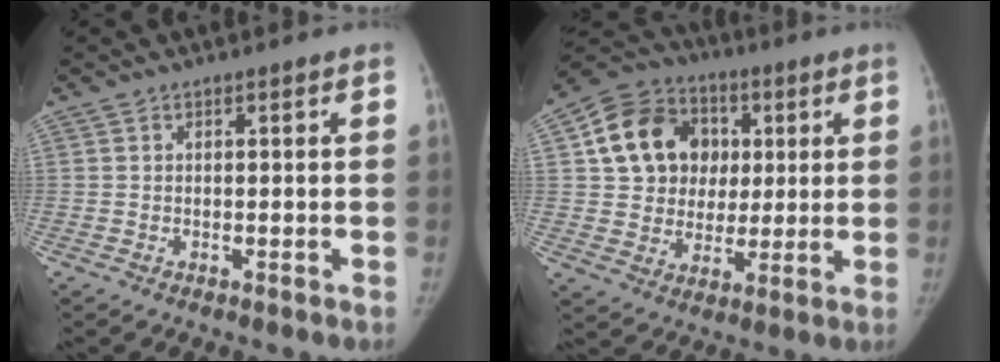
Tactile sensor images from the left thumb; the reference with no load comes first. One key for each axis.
{"total": 16.7, "fx": 3.8, "fy": 14.3, "fz": 7.6, "tx": -0.106, "ty": 0.014, "tz": 0.066}